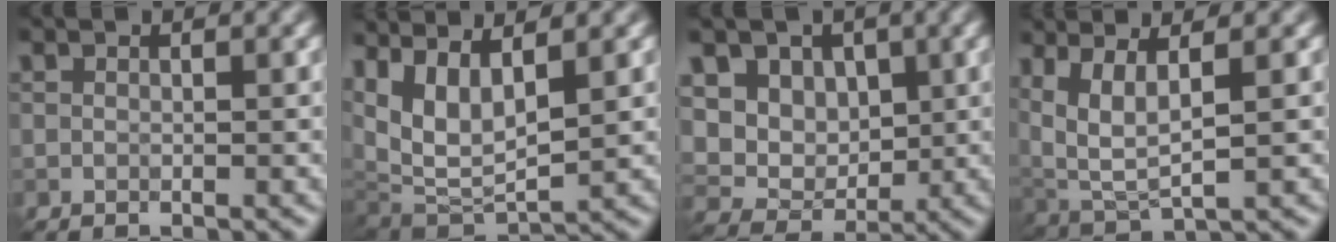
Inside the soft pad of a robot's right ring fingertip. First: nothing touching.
{"total": 7.9, "force": [3.0, 3.8, 6.2], "torque": [-0.133, -0.002, 0.062]}
{"total": 8.7, "force": [2.9, 7.0, 4.1], "torque": [-0.076, 0.007, 0.049]}
{"total": 5.3, "force": [2.1, 2.1, 4.4], "torque": [-0.102, -0.002, 0.049]}